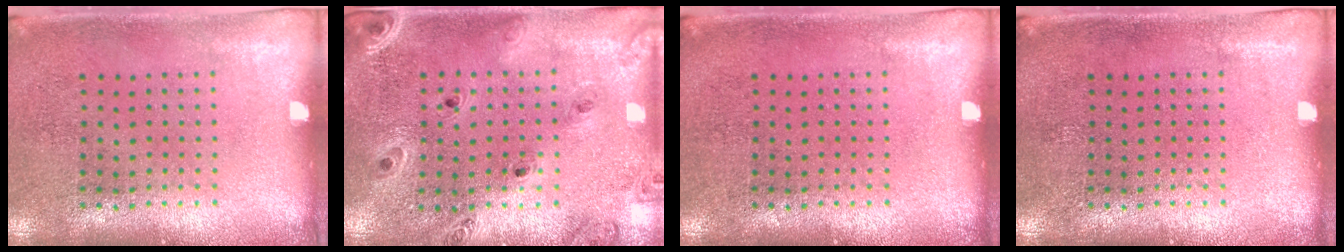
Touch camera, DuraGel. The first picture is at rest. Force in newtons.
{"total": 1.4, "press": 1.3, "slide": 0.3}
{"total": 0.0}
{"total": 0.0}